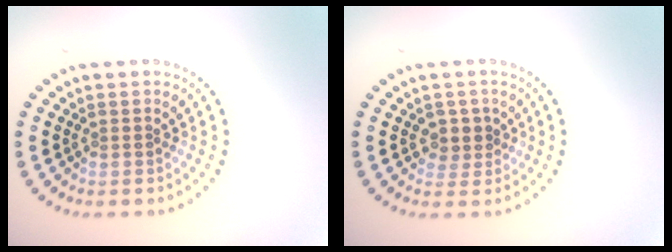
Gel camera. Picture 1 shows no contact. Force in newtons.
{"total": 1.9, "press": 1.6, "slide": 1.0}